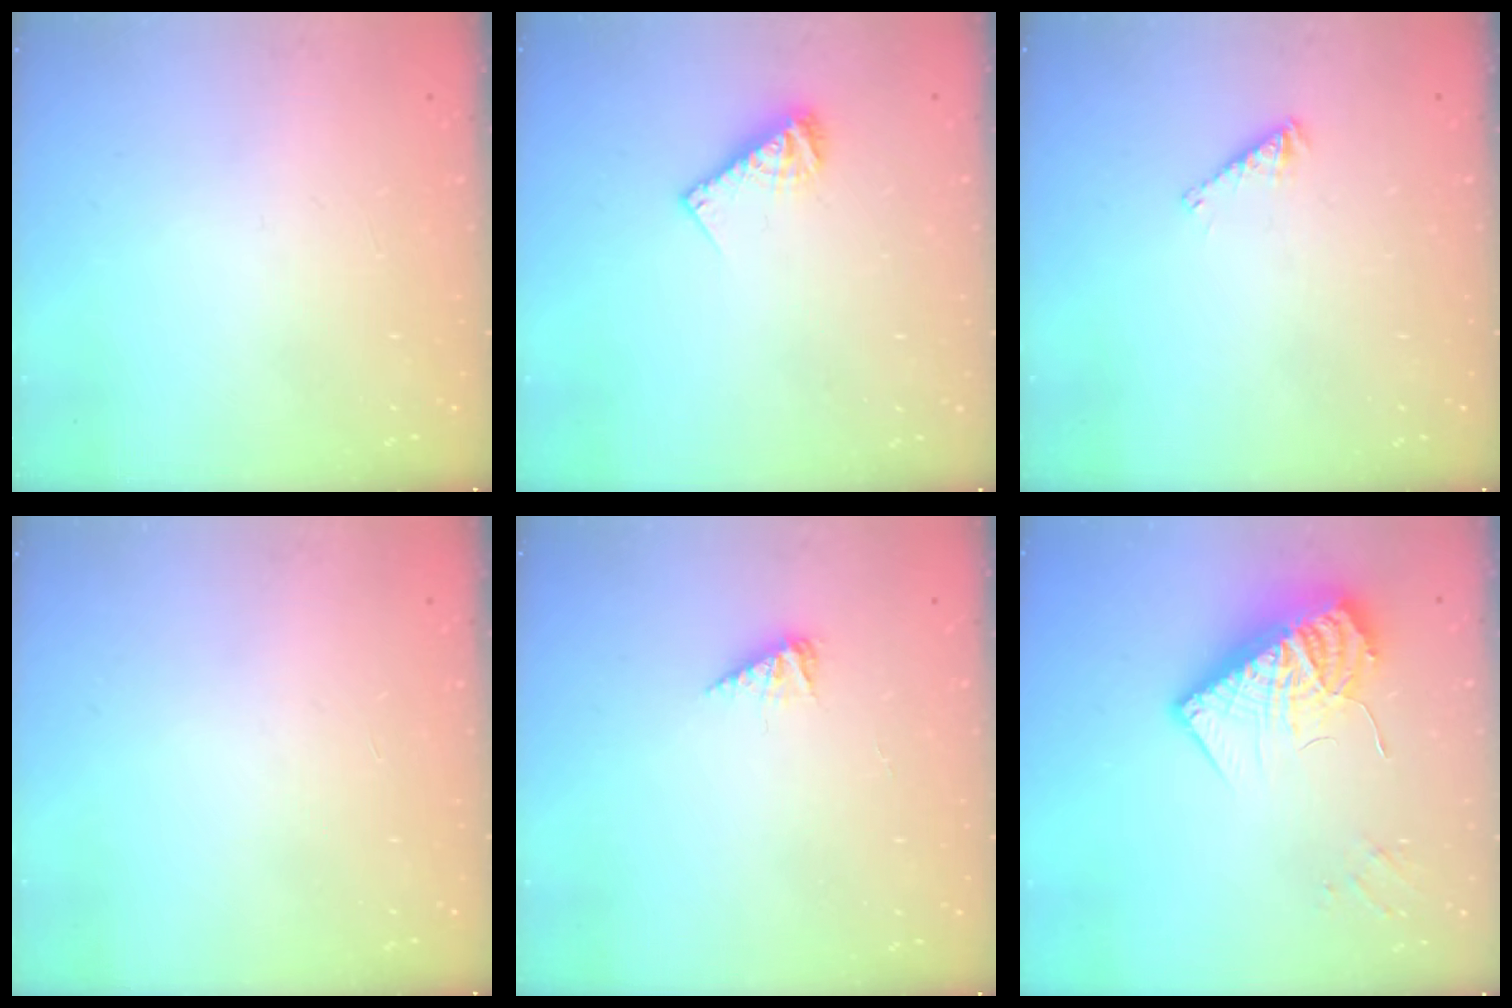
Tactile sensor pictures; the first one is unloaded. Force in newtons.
{"total": 7.7, "press": 7.7, "slide": 0.6}
{"total": 3.2, "press": 3.2, "slide": 0.3}
{"total": 0.0}
{"total": 2.5, "press": 2.5, "slide": 0.4}
{"total": 14.4, "press": 14.4, "slide": 1.1}